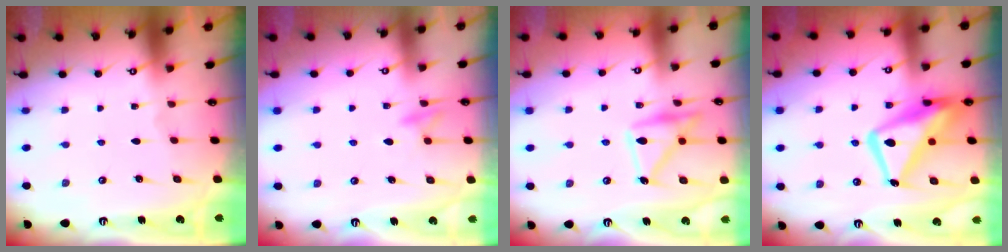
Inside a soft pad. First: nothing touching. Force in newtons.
{"total": 8.9, "press": 8.9, "slide": 0.8}
{"total": 16.6, "press": 16.5, "slide": 1.0}
{"total": 15.3, "press": 15.3, "slide": 1.4}